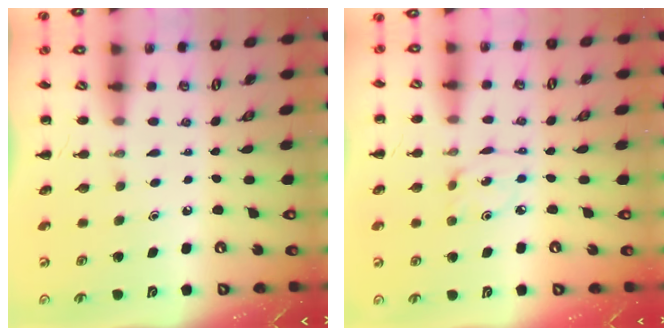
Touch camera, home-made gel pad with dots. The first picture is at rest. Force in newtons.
{"total": 2.5, "press": 2.5, "slide": 0.5}